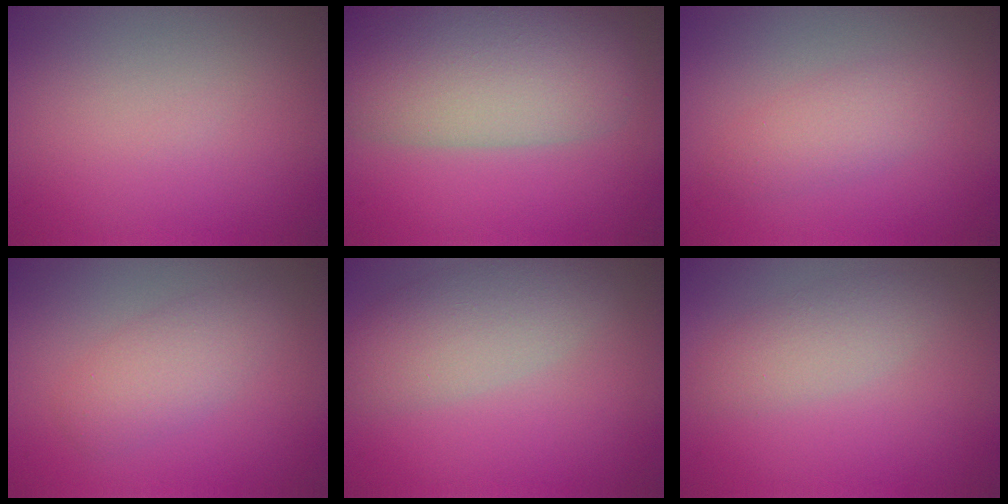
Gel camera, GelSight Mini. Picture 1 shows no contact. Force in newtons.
{"total": 11.1, "press": 11.1, "slide": 0.6}
{"total": 2.3, "press": 2.3, "slide": 0.1}
{"total": 2.9, "press": 2.9, "slide": 0.0}
{"total": 4.6, "press": 4.6, "slide": 0.2}
{"total": 2.4, "press": 2.4, "slide": 0.2}